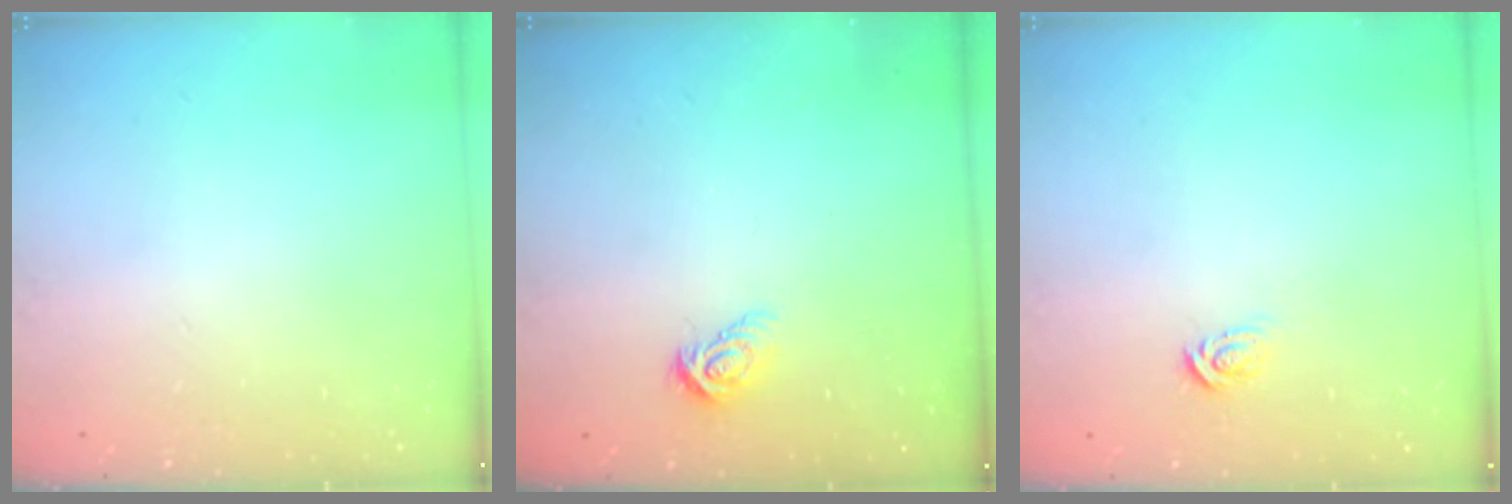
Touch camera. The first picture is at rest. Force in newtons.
{"total": 5.3, "press": 5.3, "slide": 0.3}
{"total": 2.8, "press": 2.8, "slide": 0.2}